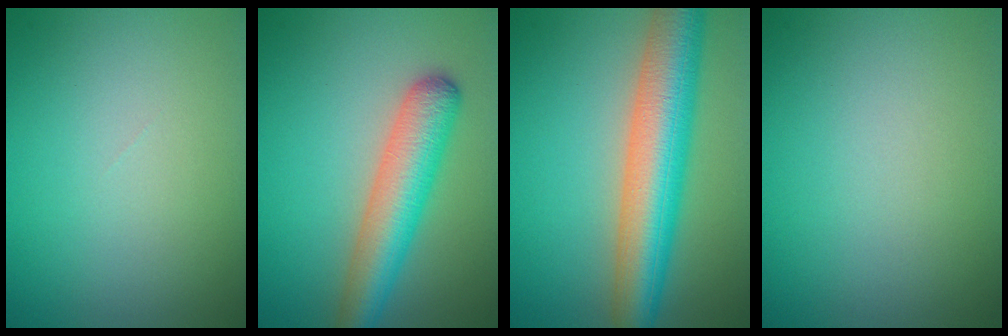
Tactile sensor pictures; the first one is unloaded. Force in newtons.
{"total": 5.7, "press": 5.7, "slide": 0.2}
{"total": 9.0, "press": 8.9, "slide": 0.3}
{"total": 0.0}